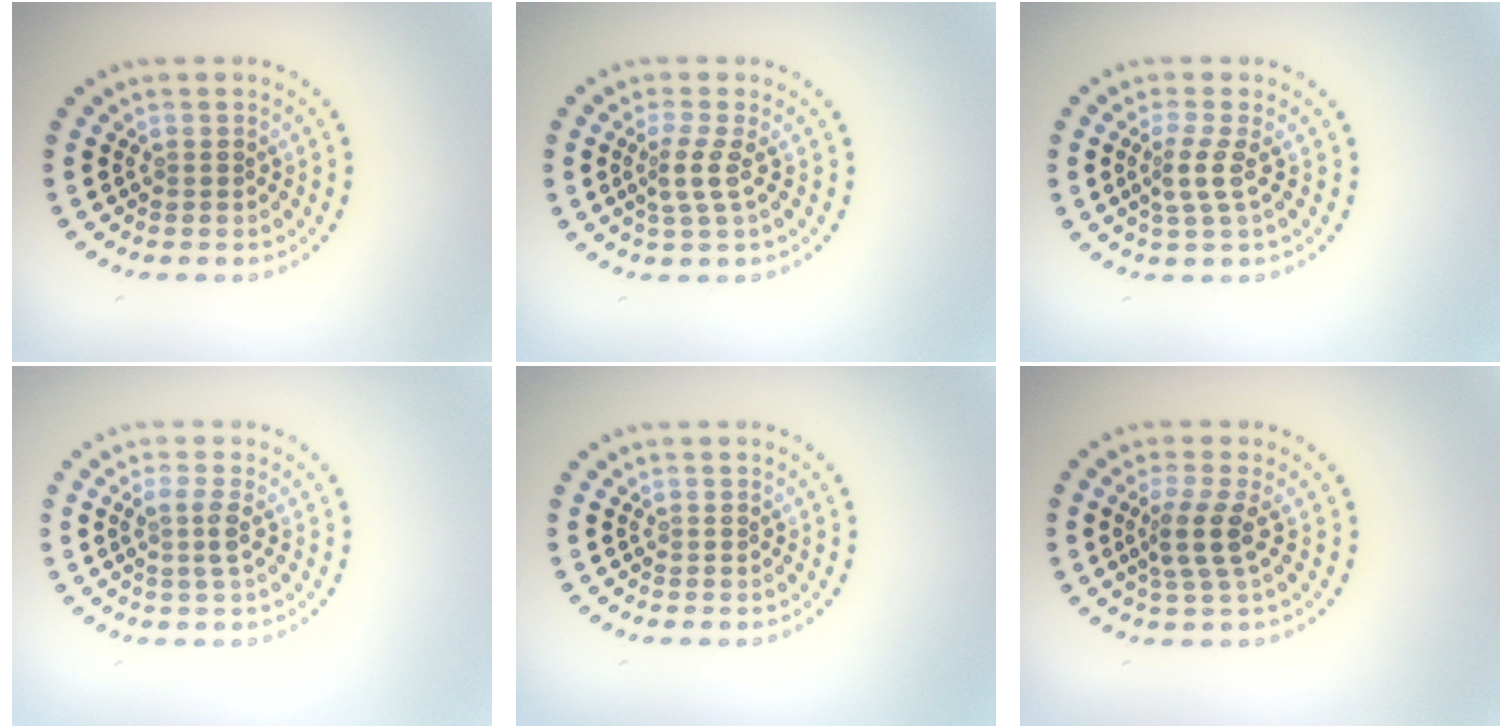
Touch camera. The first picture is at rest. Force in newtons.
{"total": 2.2, "press": 1.5, "slide": 1.5}
{"total": 2.2, "press": 1.5, "slide": 1.5}
{"total": 1.8, "press": 1.4, "slide": 1.0}
{"total": 0.0}
{"total": 2.8, "press": 2.2, "slide": 1.8}